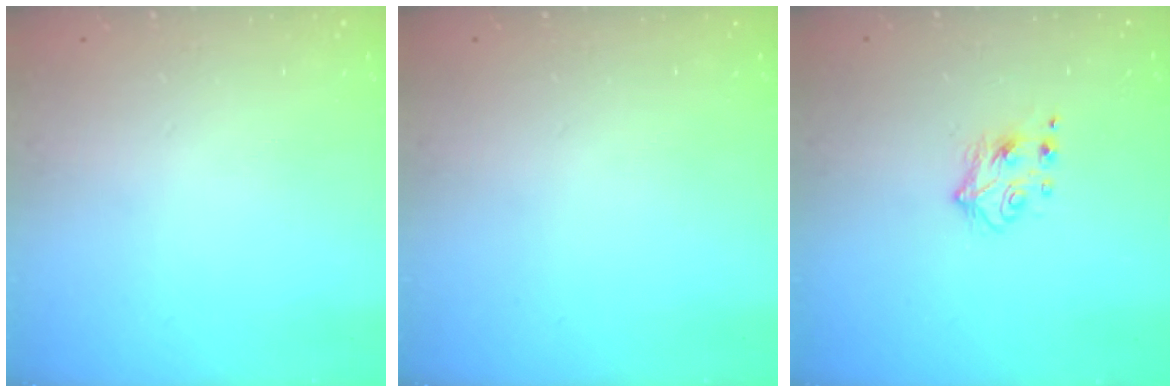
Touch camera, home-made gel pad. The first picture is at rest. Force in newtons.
{"total": 0.0}
{"total": 5.0, "press": 4.9, "slide": 0.8}